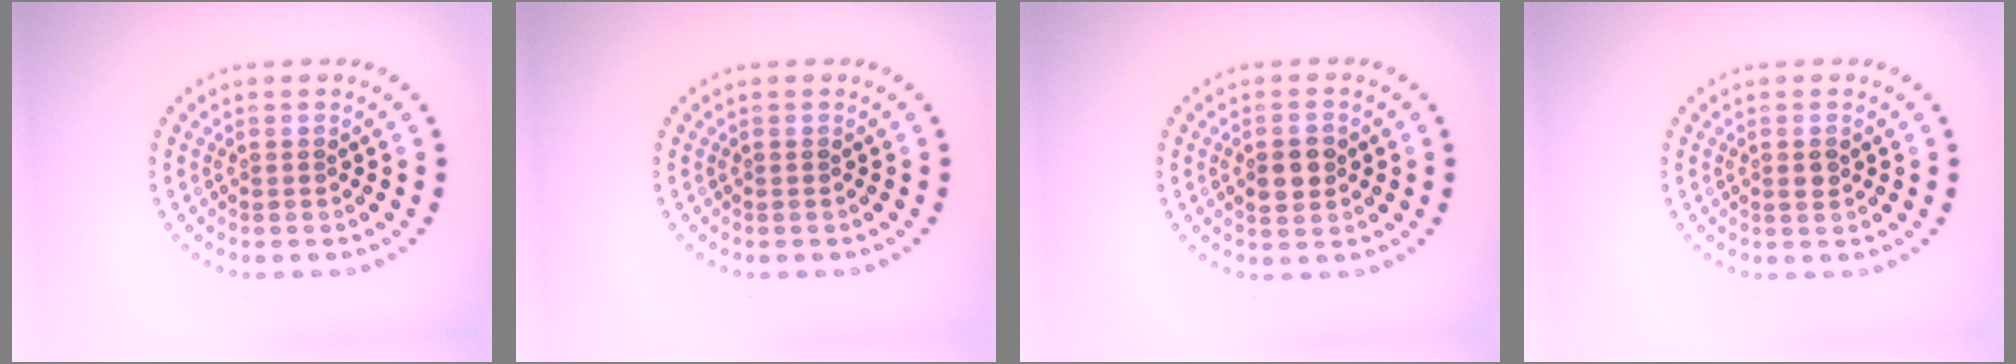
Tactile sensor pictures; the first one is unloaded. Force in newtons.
{"total": 0.0}
{"total": 2.8, "press": 2.8, "slide": 0.1}
{"total": 1.1, "press": 1.0, "slide": 0.2}